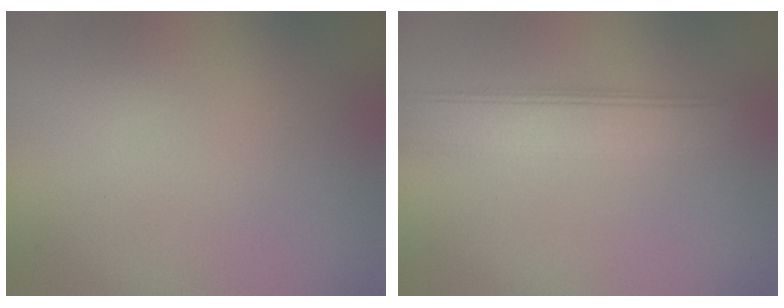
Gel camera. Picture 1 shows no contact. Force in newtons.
{"total": 5.0, "press": 5.0, "slide": 0.2}